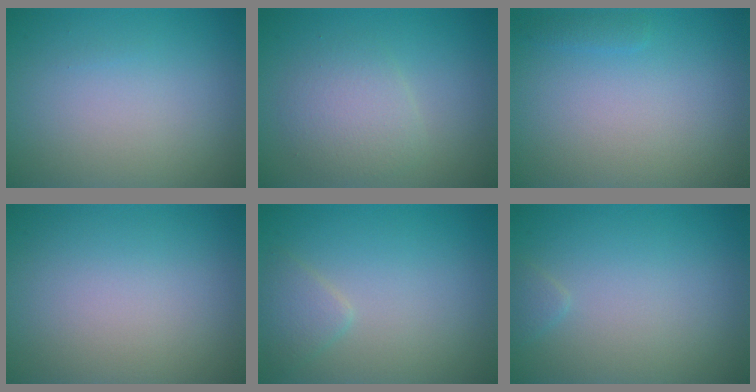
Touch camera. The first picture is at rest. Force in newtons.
{"total": 3.0, "press": 3.0, "slide": 0.1}
{"total": 0.7, "press": 0.7, "slide": 0.1}
{"total": 0.0}
{"total": 1.6, "press": 1.6, "slide": 0.1}
{"total": 0.7, "press": 0.7, "slide": 0.1}